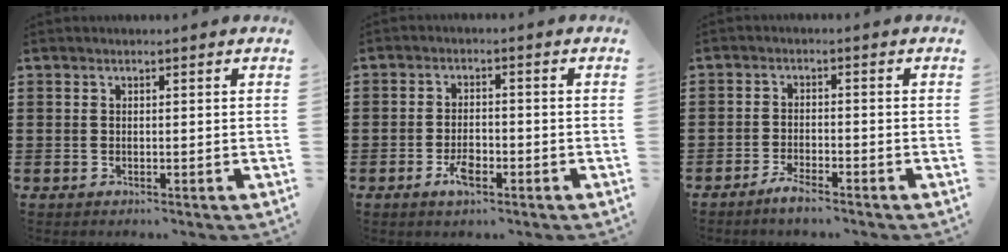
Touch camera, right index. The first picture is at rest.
{"total": 3.7, "force": [-1.7, 1.4, 3.0], "torque": [-0.066, -0.004, -0.035]}
{"total": 2.6, "force": [-2.4, 0.2, 1.0], "torque": [-0.019, 0.004, -0.046]}